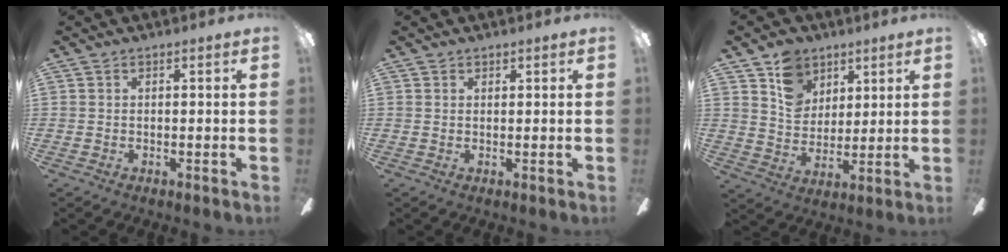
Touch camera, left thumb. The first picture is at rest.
{"total": 1.0, "force": [0.8, 0.5, -0.4], "torque": [0.007, -0.001, 0.016]}
{"total": 10.4, "force": [6.4, 7.8, 2.4], "torque": [-0.045, -0.027, 0.124]}